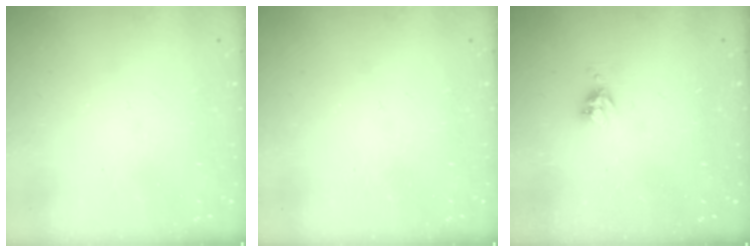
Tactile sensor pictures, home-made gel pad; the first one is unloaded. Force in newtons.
{"total": 0.0}
{"total": 5.2, "press": 5.2, "slide": 0.6}